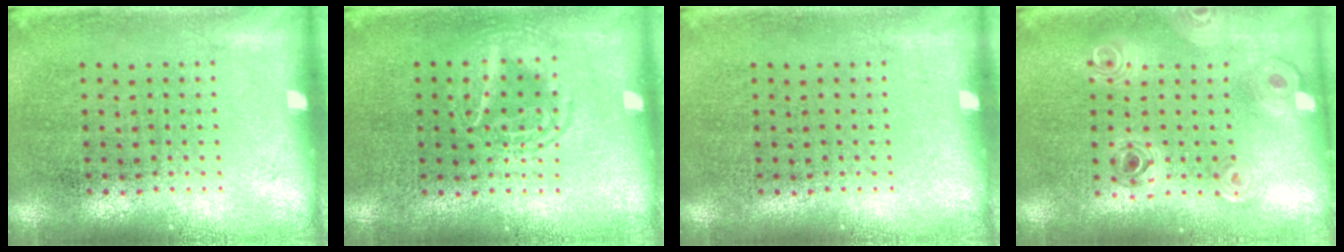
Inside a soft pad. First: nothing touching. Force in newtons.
{"total": 2.2, "press": 2.2, "slide": 0.3}
{"total": 0.0}
{"total": 0.8, "press": 0.8, "slide": 0.1}